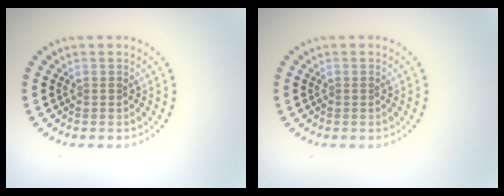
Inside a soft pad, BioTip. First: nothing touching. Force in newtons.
{"total": 0.0}